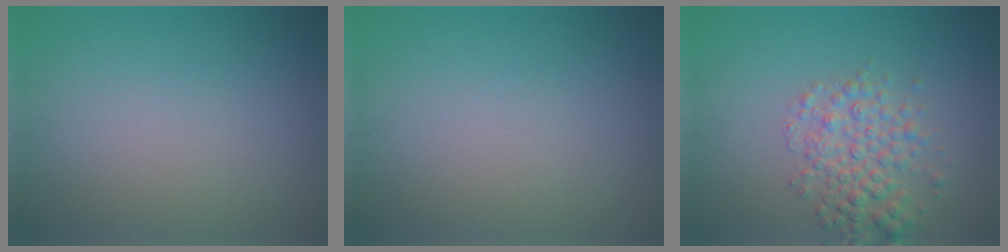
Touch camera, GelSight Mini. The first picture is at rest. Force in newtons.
{"total": 0.0}
{"total": 3.9, "press": 3.9, "slide": 0.1}